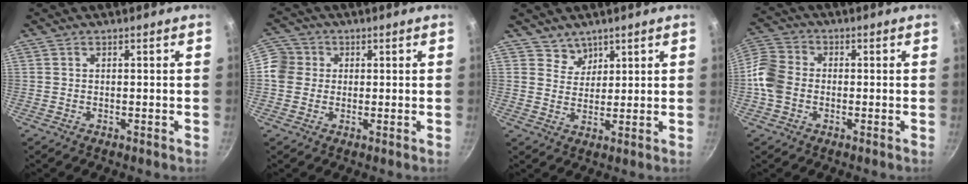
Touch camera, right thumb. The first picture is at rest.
{"total": 7.4, "force": [0.7, 6.9, 2.6], "torque": [-0.024, 0.009, -0.004]}
{"total": 3.9, "force": [2.8, 2.7, 0.0], "torque": [0.021, -0.015, 0.048]}
{"total": 9.3, "force": [-1.4, 7.3, 5.6], "torque": [-0.098, 0.019, -0.048]}